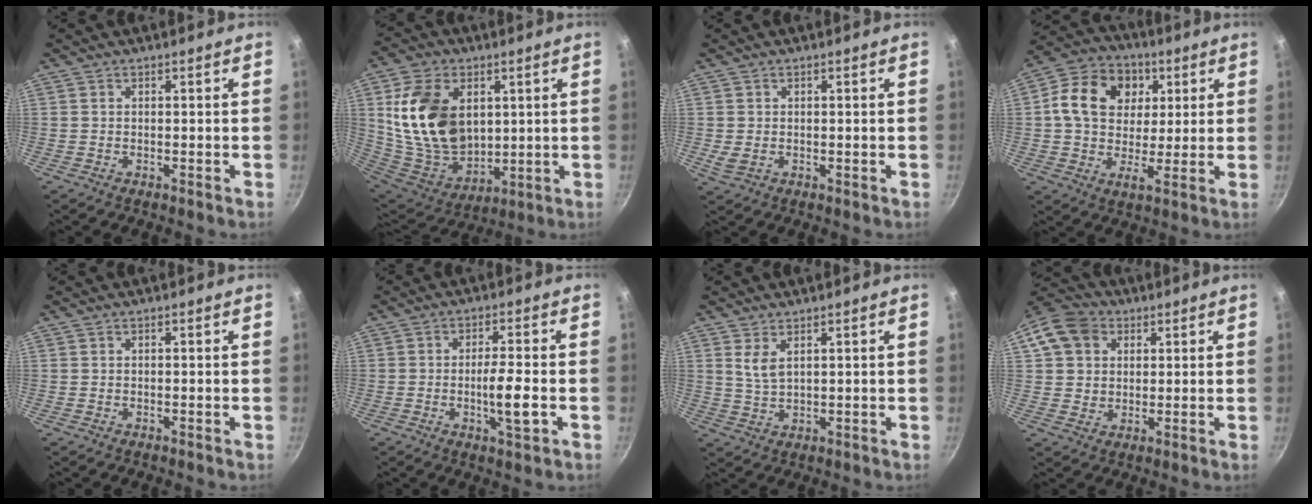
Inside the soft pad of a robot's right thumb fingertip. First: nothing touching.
{"total": 20.4, "force": [4.5, 14.1, 14.1], "torque": [-0.234, -0.030, 0.100]}
{"total": 2.2, "force": [0.2, 1.5, 1.5], "torque": [-0.029, -0.002, 0.009]}
{"total": 15.3, "force": [4.1, 11.6, 9.0], "torque": [-0.137, 0.003, 0.052]}
{"total": 0.0}
{"total": 6.4, "force": [-1.6, 1.1, 6.1], "torque": [-0.108, 0.008, -0.028]}
{"total": 3.8, "force": [1.8, 1.7, 2.8], "torque": [-0.054, -0.017, 0.041]}
{"total": 10.8, "force": [3.7, 8.9, 4.9], "torque": [-0.068, 0.009, 0.056]}